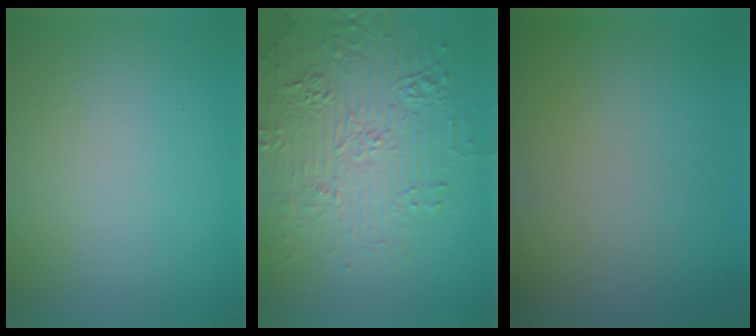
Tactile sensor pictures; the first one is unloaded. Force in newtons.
{"total": 7.0, "press": 5.3, "slide": 4.6}
{"total": 0.0}